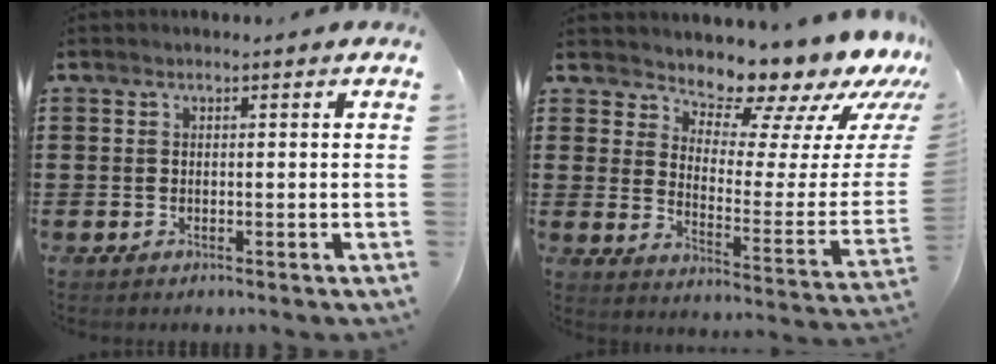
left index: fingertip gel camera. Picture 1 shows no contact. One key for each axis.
{"total": 10.1, "fx": 9.2, "fy": 2.6, "fz": 3.2, "tx": -0.060, "ty": -0.094, "tz": 0.151}